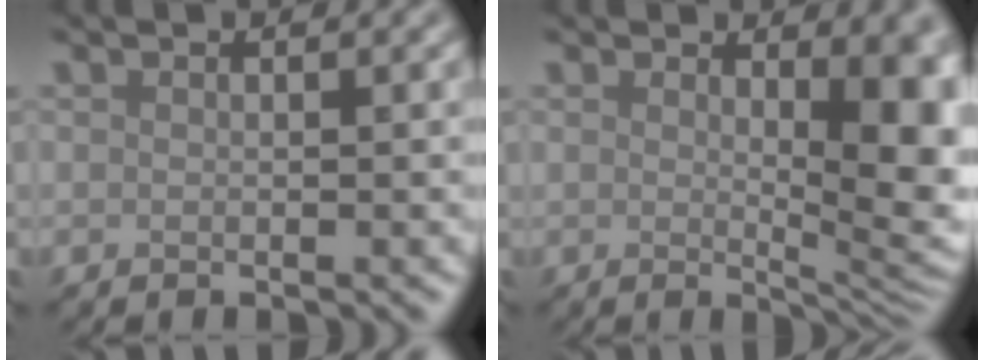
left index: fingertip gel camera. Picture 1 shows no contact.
{"total": 8.1, "force": [1.4, 3.1, 7.4], "torque": [-0.059, -0.002, 0.019]}